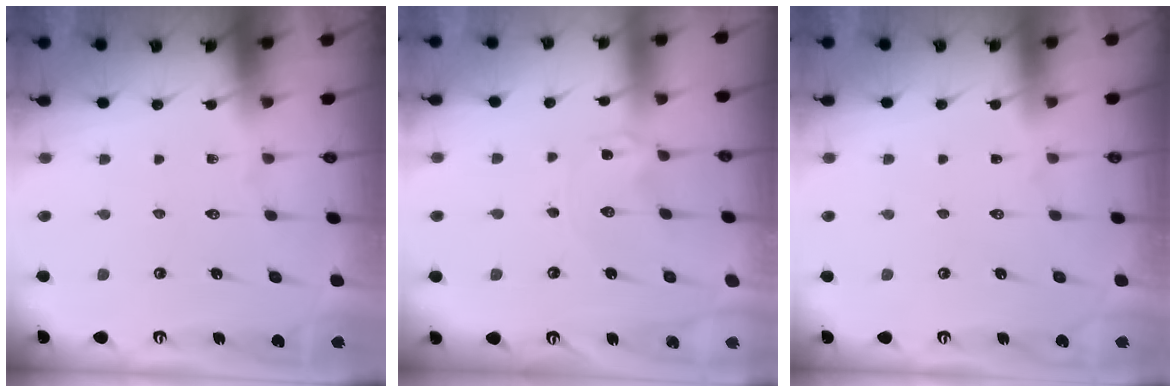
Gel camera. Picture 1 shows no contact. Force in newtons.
{"total": 0.0}
{"total": 1.6, "press": 1.6, "slide": 0.1}